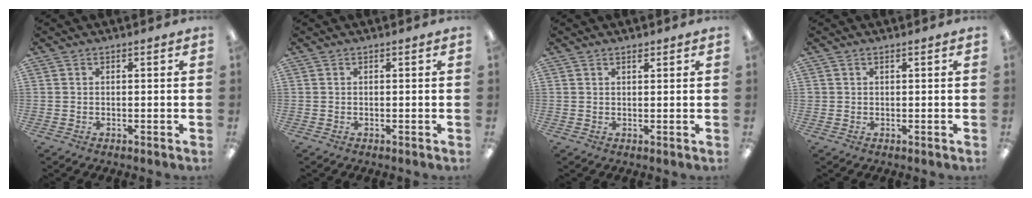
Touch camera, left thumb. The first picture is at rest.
{"total": 0.0}
{"total": 1.2, "force": [1.0, 0.4, 0.4], "torque": [-0.002, -0.004, 0.018]}
{"total": 0.6, "force": [0.3, 0.6, 0.1], "torque": [-0.002, 0.005, 0.004]}